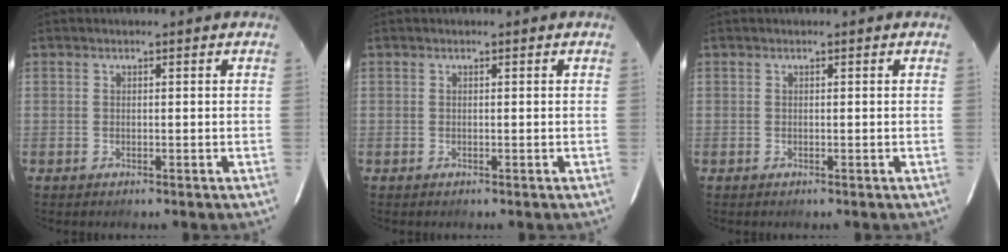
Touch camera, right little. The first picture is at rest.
{"total": 0.0}
{"total": 0.0}